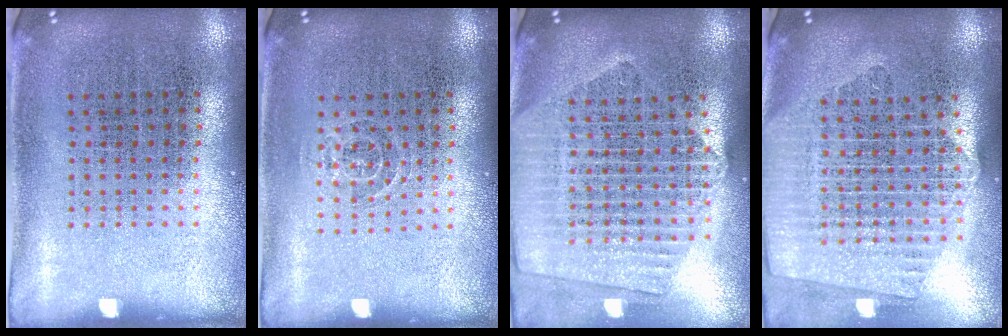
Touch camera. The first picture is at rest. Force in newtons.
{"total": 0.8, "press": 0.5, "slide": 0.6}
{"total": 2.3, "press": 2.0, "slide": 1.1}
{"total": 2.3, "press": 2.0, "slide": 1.2}